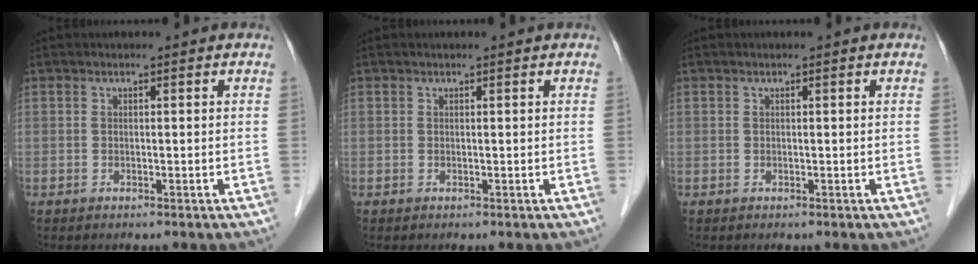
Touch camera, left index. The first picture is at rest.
{"total": 0.7, "force": [0.6, 0.0, 0.2], "torque": [-0.007, 0.005, 0.010]}
{"total": 0.0}